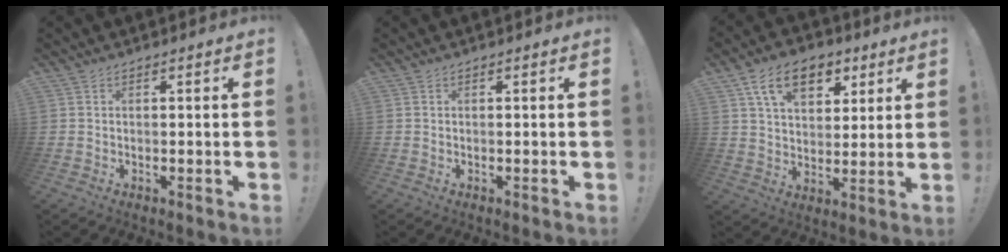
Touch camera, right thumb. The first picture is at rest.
{"total": 0.0}
{"total": 14.3, "force": [7.0, 9.0, 8.6], "torque": [-0.135, -0.017, 0.130]}